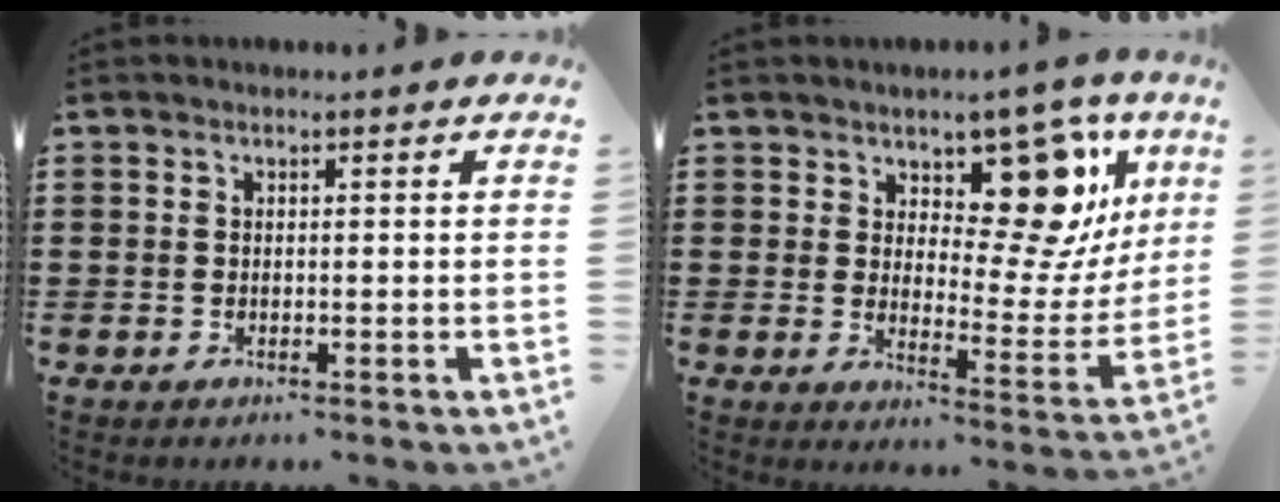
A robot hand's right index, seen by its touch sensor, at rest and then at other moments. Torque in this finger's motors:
{"motor_torque": [0.20, 0.43, 0.28, 0.07]}